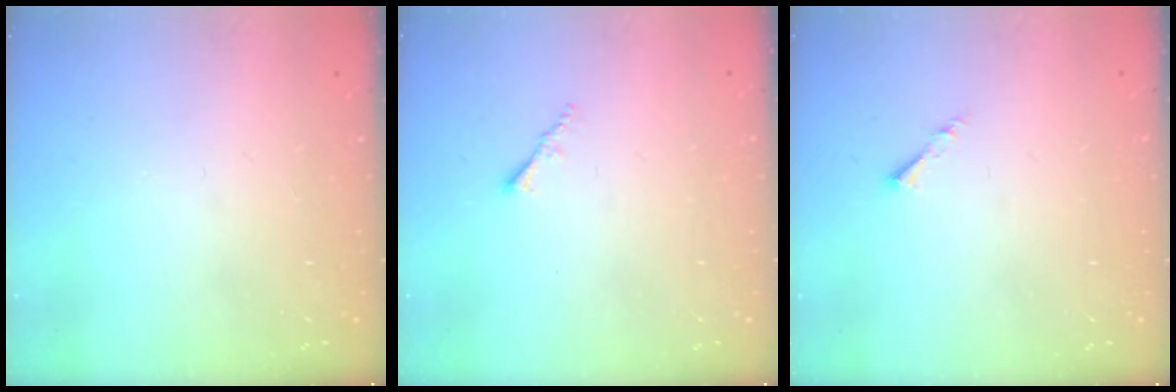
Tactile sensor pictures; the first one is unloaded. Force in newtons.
{"total": 1.0, "press": 1.0, "slide": 0.4}
{"total": 1.1, "press": 1.0, "slide": 0.3}